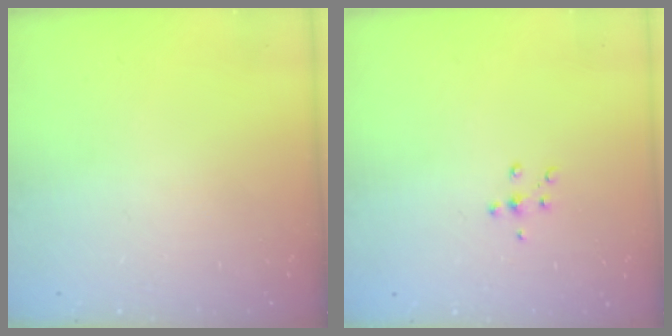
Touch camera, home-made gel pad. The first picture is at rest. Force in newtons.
{"total": 5.5, "press": 5.4, "slide": 0.7}